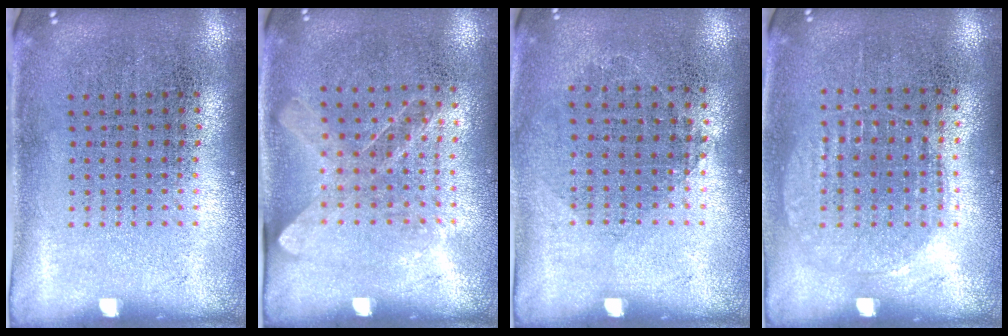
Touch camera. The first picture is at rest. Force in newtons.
{"total": 1.3, "press": 1.0, "slide": 0.8}
{"total": 0.8, "press": 0.8, "slide": 0.3}
{"total": 0.9, "press": 0.9, "slide": 0.3}